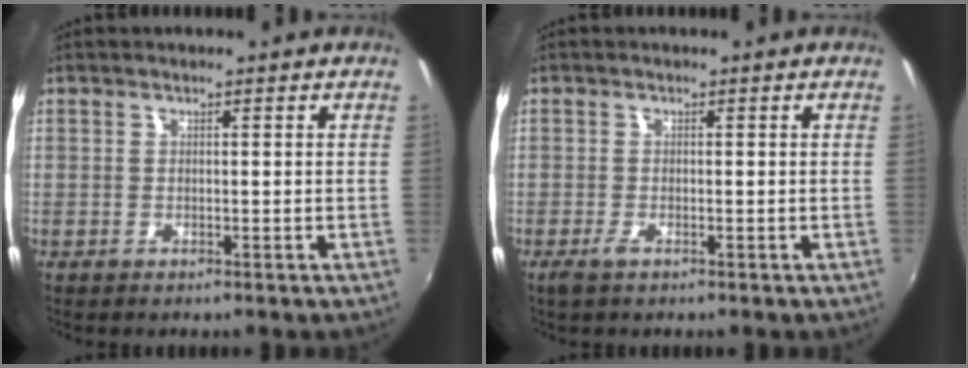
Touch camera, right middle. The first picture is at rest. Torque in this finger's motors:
{"motor_torque": [0.47, -0.37, 0.01, 0.03]}